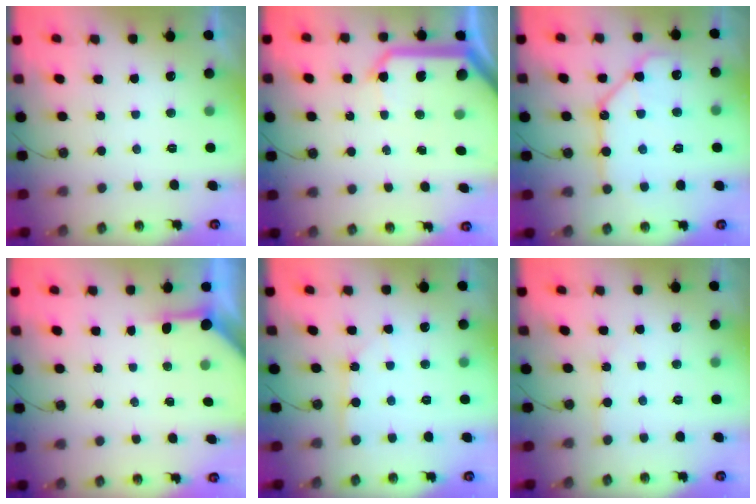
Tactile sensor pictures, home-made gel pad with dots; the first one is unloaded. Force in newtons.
{"total": 18.3, "press": 18.1, "slide": 2.4}
{"total": 14.6, "press": 14.5, "slide": 1.6}
{"total": 3.9, "press": 3.9, "slide": 0.4}
{"total": 2.8, "press": 2.8, "slide": 0.3}
{"total": 2.9, "press": 2.9, "slide": 0.4}